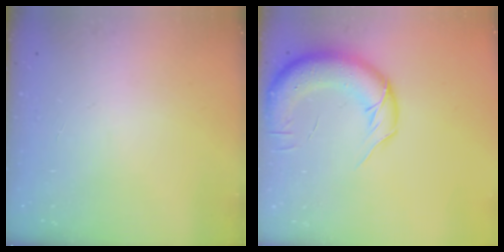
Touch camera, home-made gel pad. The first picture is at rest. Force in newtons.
{"total": 16.2, "press": 15.8, "slide": 3.3}